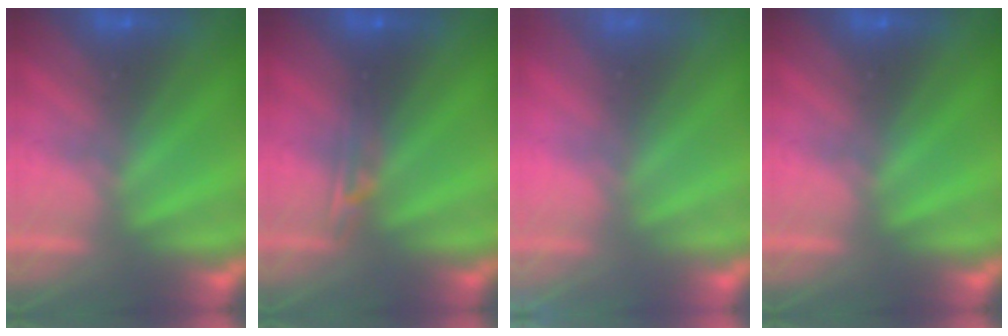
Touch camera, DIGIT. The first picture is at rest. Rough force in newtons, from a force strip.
{"total": 2.4}
{"total": 3.3}
{"total": 0.0}